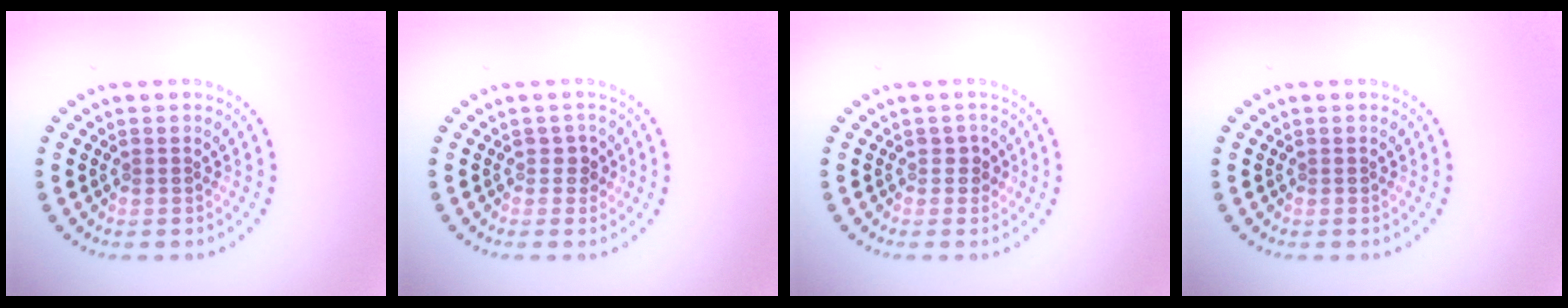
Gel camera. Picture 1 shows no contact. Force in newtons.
{"total": 1.2, "press": 1.1, "slide": 0.5}
{"total": 1.1, "press": 0.9, "slide": 0.6}
{"total": 0.0}